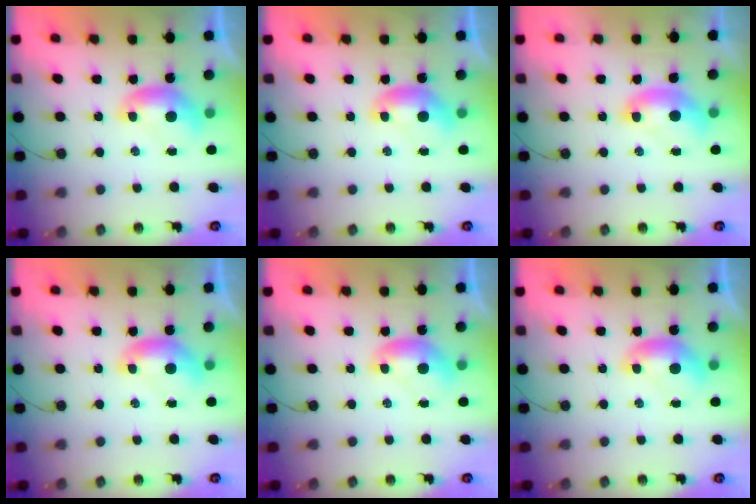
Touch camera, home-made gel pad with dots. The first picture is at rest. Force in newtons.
{"total": 0.0}
{"total": 1.8, "press": 1.8, "slide": 0.3}
{"total": 0.0}
{"total": 0.0}
{"total": 0.0}